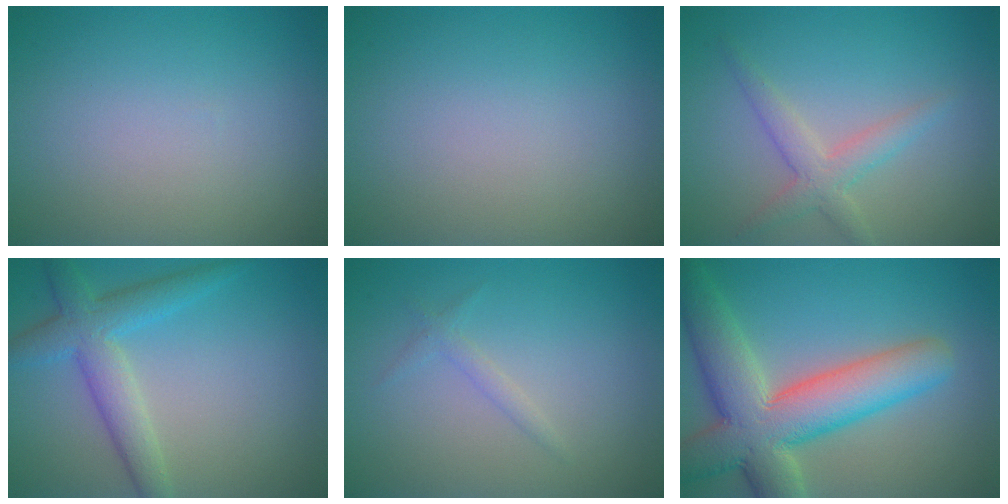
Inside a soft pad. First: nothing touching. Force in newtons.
{"total": 0.0}
{"total": 2.7, "press": 2.7, "slide": 0.1}
{"total": 4.5, "press": 4.5, "slide": 0.2}
{"total": 1.1, "press": 1.1, "slide": 0.1}
{"total": 10.1, "press": 10.1, "slide": 0.7}